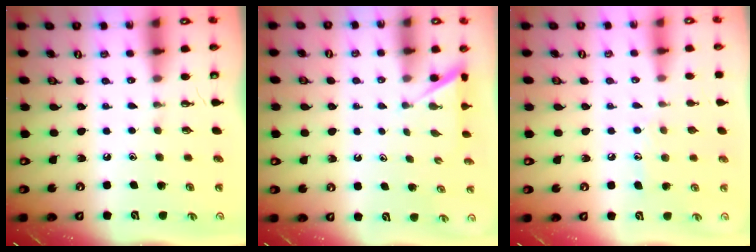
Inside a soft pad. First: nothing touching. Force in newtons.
{"total": 2.4, "press": 2.4, "slide": 0.3}
{"total": 7.3, "press": 7.3, "slide": 0.0}